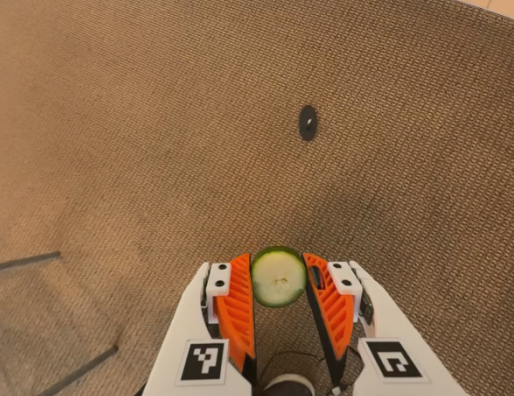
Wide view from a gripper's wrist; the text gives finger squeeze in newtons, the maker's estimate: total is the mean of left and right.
{"total": 7.3, "left": 7.3, "right": 7.4}